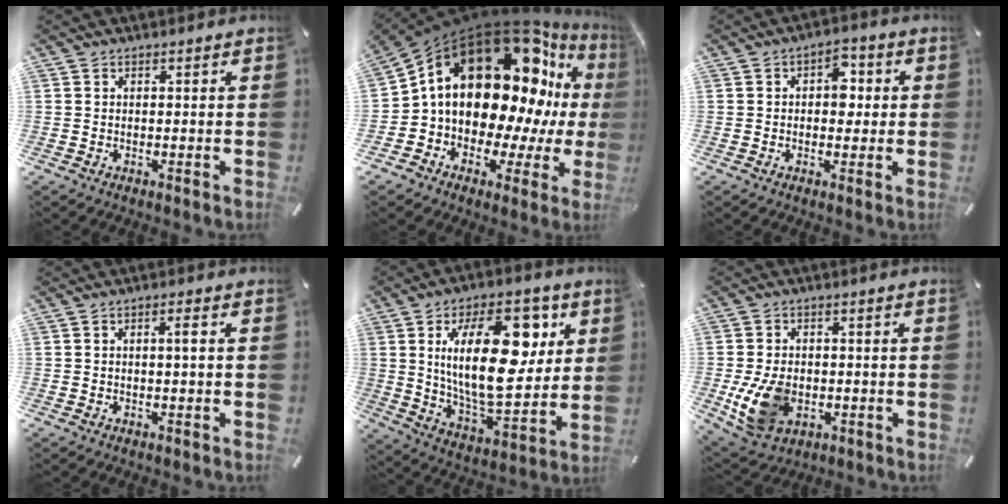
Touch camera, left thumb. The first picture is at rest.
{"total": 24.1, "force": [6.9, 15.4, 17.2], "torque": [-0.259, -0.079, 0.133]}
{"total": 5.7, "force": [0.5, 3.8, 4.2], "torque": [-0.035, -0.005, -0.004]}
{"total": 2.1, "force": [0.2, 0.5, 2.1], "torque": [-0.041, 0.004, 0.000]}
{"total": 24.7, "force": [6.7, 12.8, 20.1], "torque": [-0.342, -0.018, 0.102]}
{"total": 11.4, "force": [-2.3, 8.5, 7.3], "torque": [-0.152, 0.002, -0.040]}